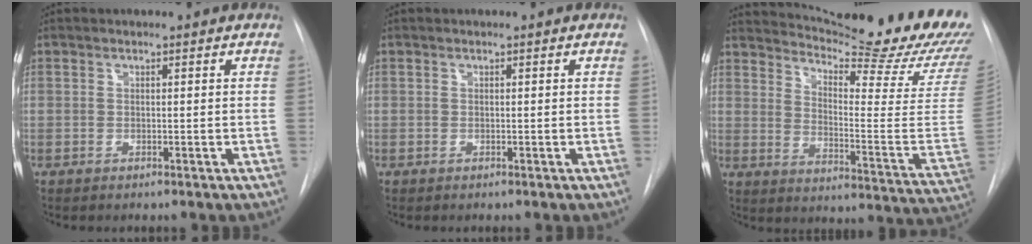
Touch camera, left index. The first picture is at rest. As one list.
[{"total": 0.0}, {"total": 26.7, "force": [23.5, 1.7, 12.7], "torque": [-0.198, -0.117, 0.295]}]